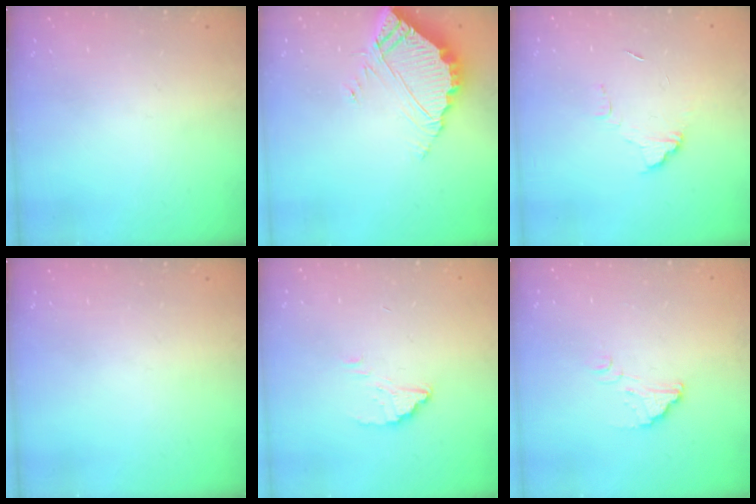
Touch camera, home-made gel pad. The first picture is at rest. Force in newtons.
{"total": 7.9, "press": 7.8, "slide": 0.4}
{"total": 6.2, "press": 6.2, "slide": 0.5}
{"total": 0.0}
{"total": 2.0, "press": 2.0, "slide": 0.1}
{"total": 2.9, "press": 2.9, "slide": 0.2}